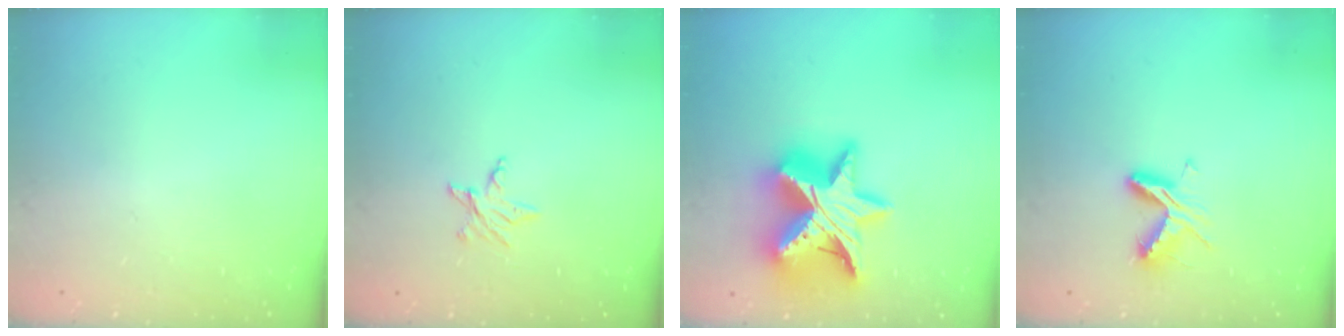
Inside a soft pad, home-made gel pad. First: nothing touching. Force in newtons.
{"total": 3.5, "press": 3.5, "slide": 0.4}
{"total": 22.0, "press": 22.0, "slide": 1.6}
{"total": 7.1, "press": 7.0, "slide": 0.5}